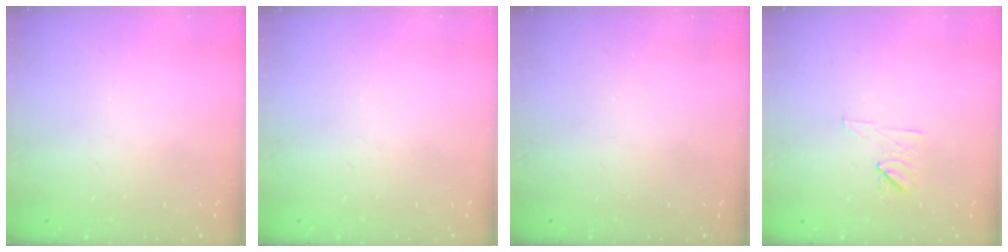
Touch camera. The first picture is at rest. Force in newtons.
{"total": 0.0}
{"total": 0.0}
{"total": 7.3, "press": 7.2, "slide": 1.3}